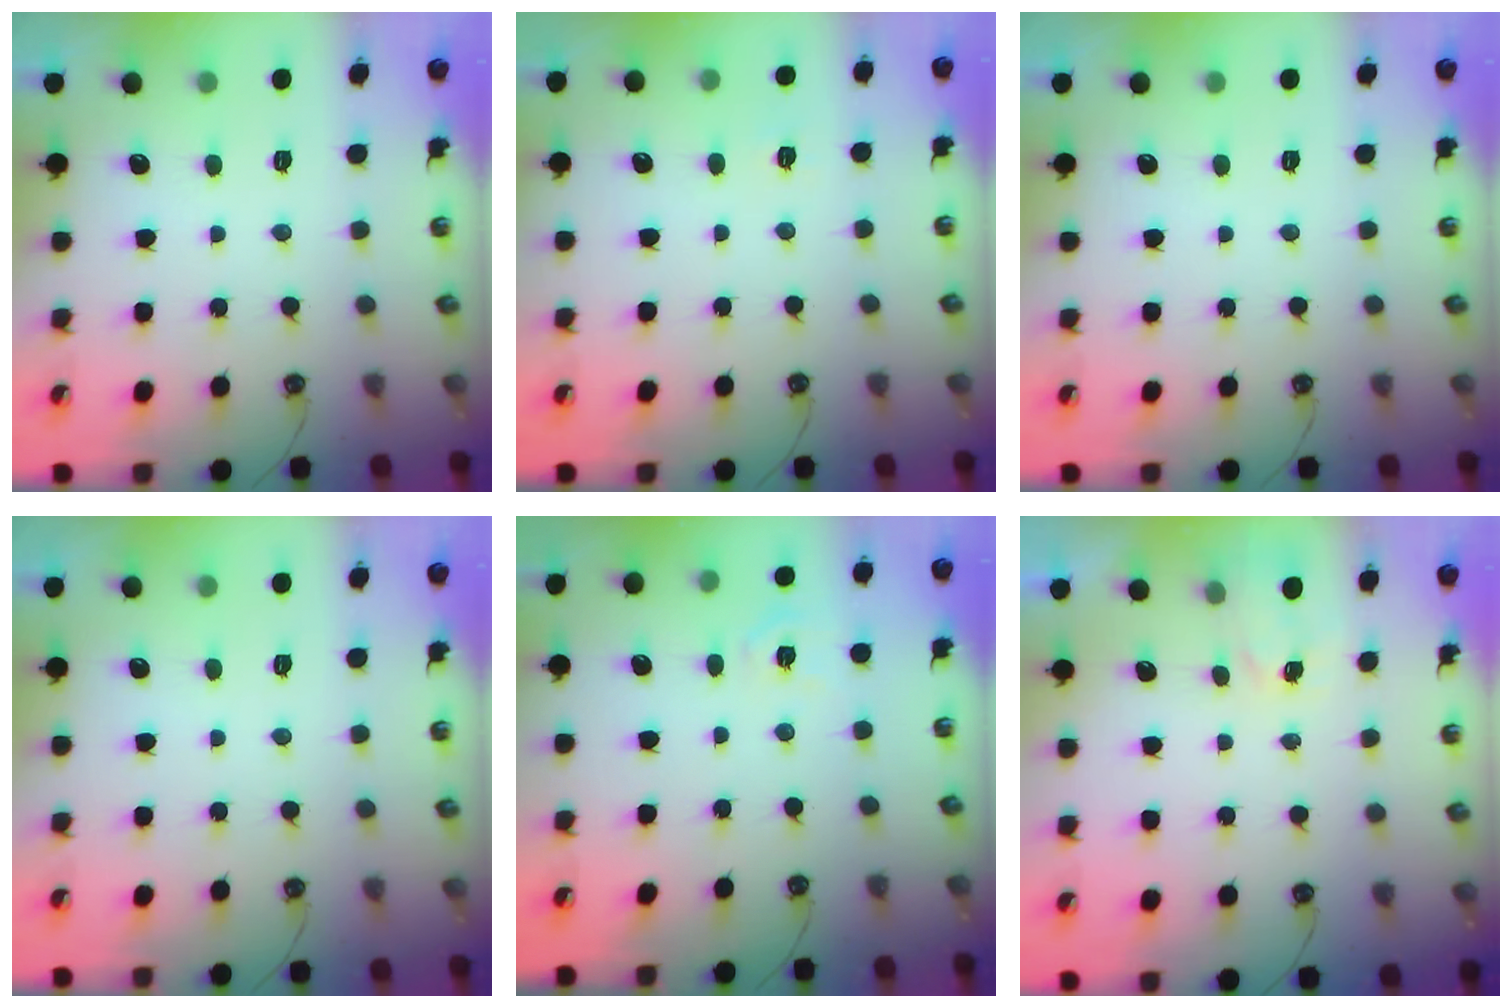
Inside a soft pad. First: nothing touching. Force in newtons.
{"total": 4.0, "press": 4.0, "slide": 0.5}
{"total": 0.0}
{"total": 0.0}
{"total": 4.6, "press": 4.5, "slide": 0.6}
{"total": 2.3, "press": 2.3, "slide": 0.2}